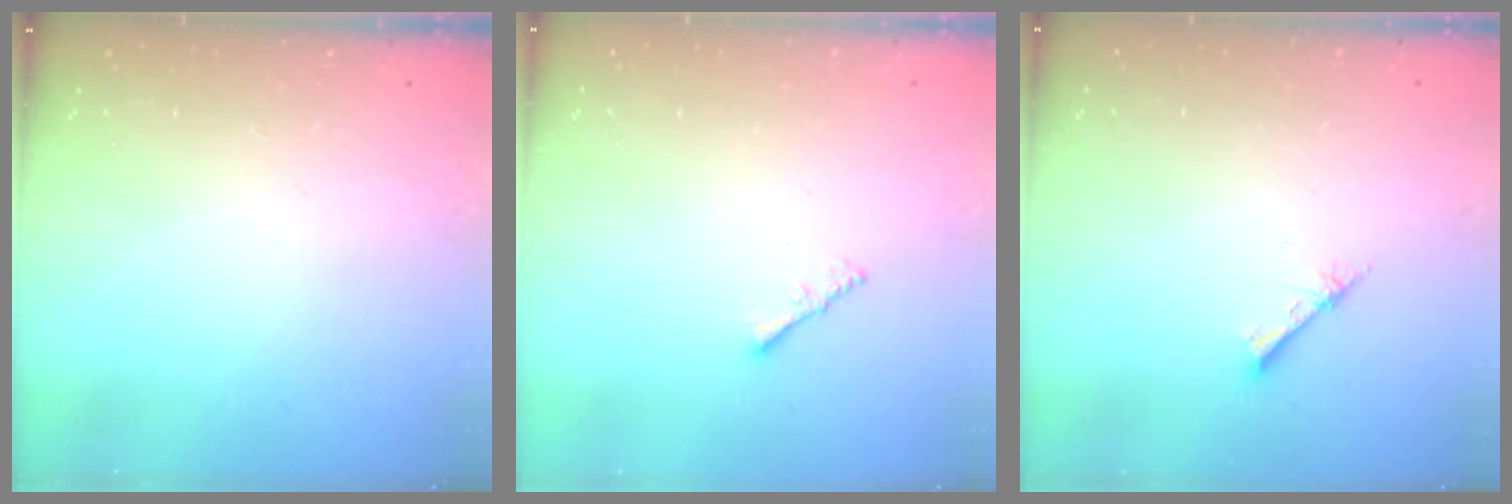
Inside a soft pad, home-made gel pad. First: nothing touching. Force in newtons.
{"total": 1.3, "press": 1.3, "slide": 0.4}
{"total": 2.4, "press": 2.4, "slide": 0.3}